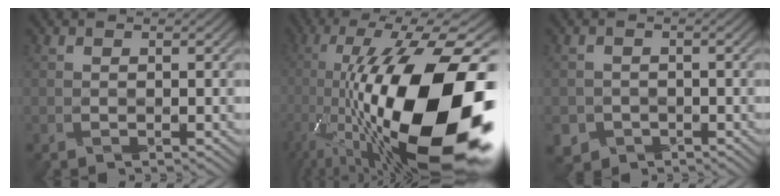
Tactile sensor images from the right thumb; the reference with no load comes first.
{"total": 20.5, "force": [-4.7, 7.7, 18.5], "torque": [-0.316, 0.006, -0.092]}
{"total": 2.5, "force": [-1.4, 1.9, -0.8], "torque": [0.008, -0.017, -0.029]}